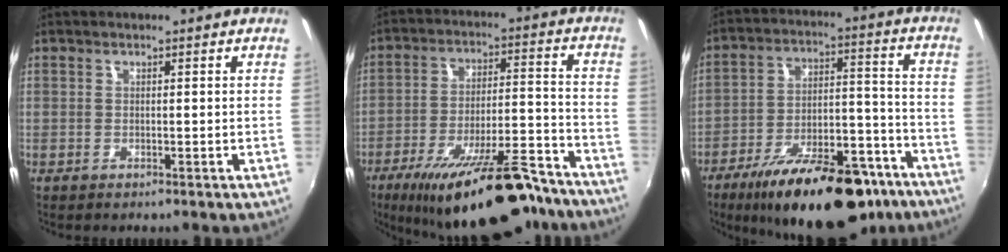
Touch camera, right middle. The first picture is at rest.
{"total": 23.0, "force": [-18.0, 6.1, 12.9], "torque": [-0.210, -0.011, -0.253]}
{"total": 24.9, "force": [-17.8, 9.4, 14.7], "torque": [-0.239, -0.002, -0.247]}